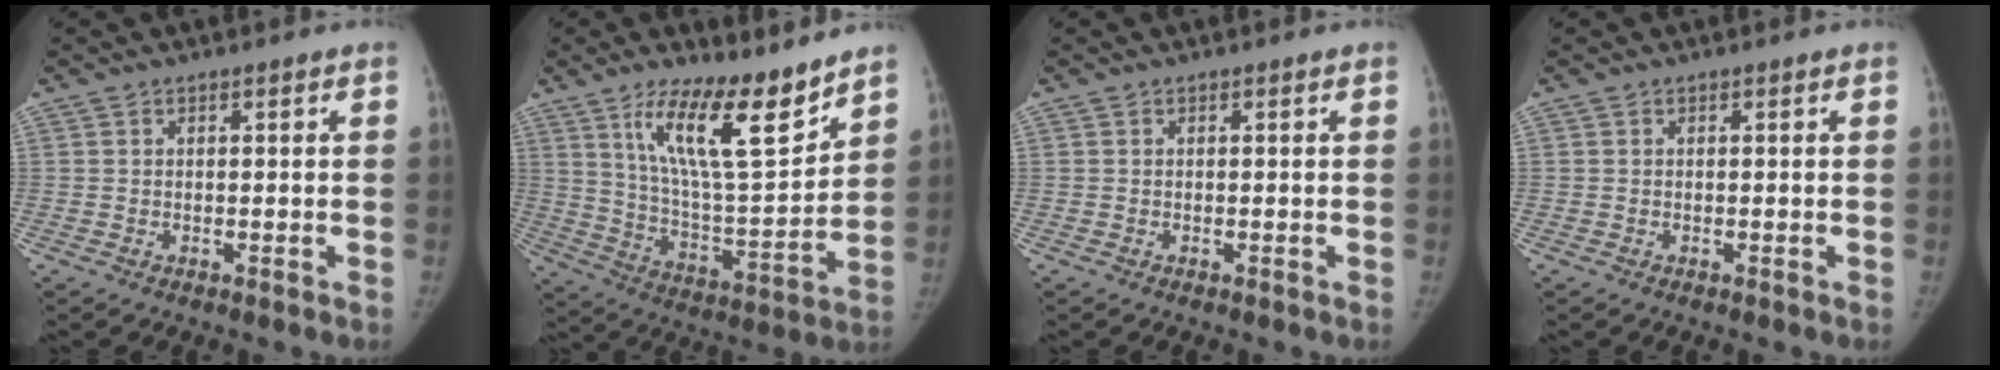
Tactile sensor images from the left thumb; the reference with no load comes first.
{"total": 17.2, "force": [11.5, 4.4, 12.1], "torque": [-0.175, -0.081, 0.211]}
{"total": 0.0}
{"total": 0.0}